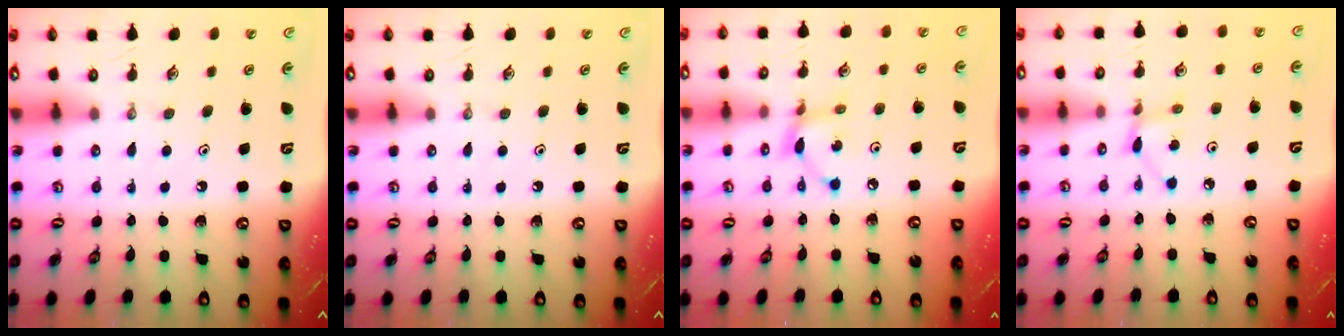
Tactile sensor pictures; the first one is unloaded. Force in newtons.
{"total": 0.0}
{"total": 5.7, "press": 5.7, "slide": 0.2}
{"total": 3.8, "press": 3.8, "slide": 0.4}